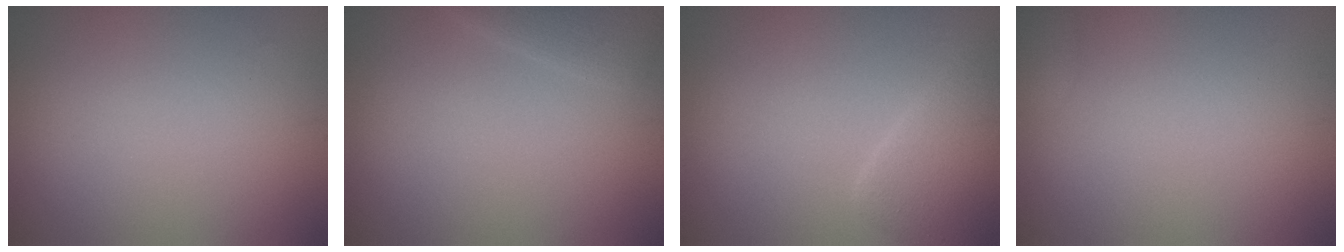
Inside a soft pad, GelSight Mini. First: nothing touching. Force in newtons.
{"total": 1.7, "press": 1.7, "slide": 0.2}
{"total": 3.1, "press": 3.0, "slide": 0.4}
{"total": 1.5, "press": 1.5, "slide": 0.1}